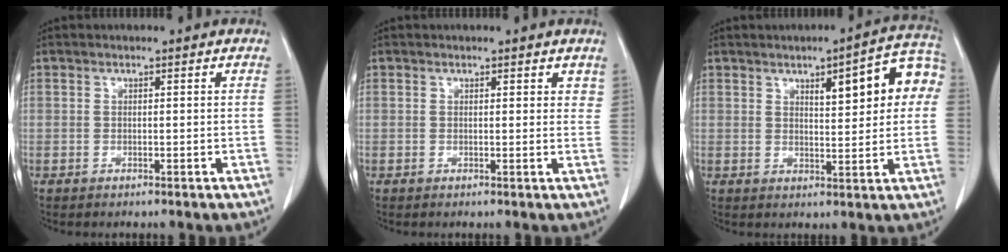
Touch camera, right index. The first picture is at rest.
{"total": 2.1, "force": [1.6, 1.0, 0.9], "torque": [0.002, -0.001, 0.011]}
{"total": 10.6, "force": [3.1, 2.7, 9.8], "torque": [-0.123, 0.028, 0.039]}